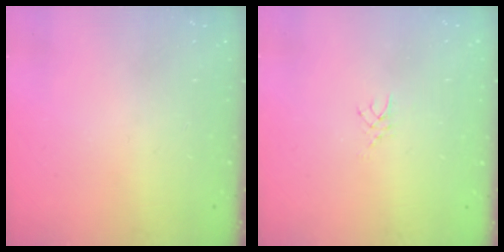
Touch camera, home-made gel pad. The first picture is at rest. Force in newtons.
{"total": 2.7, "press": 2.7, "slide": 0.4}